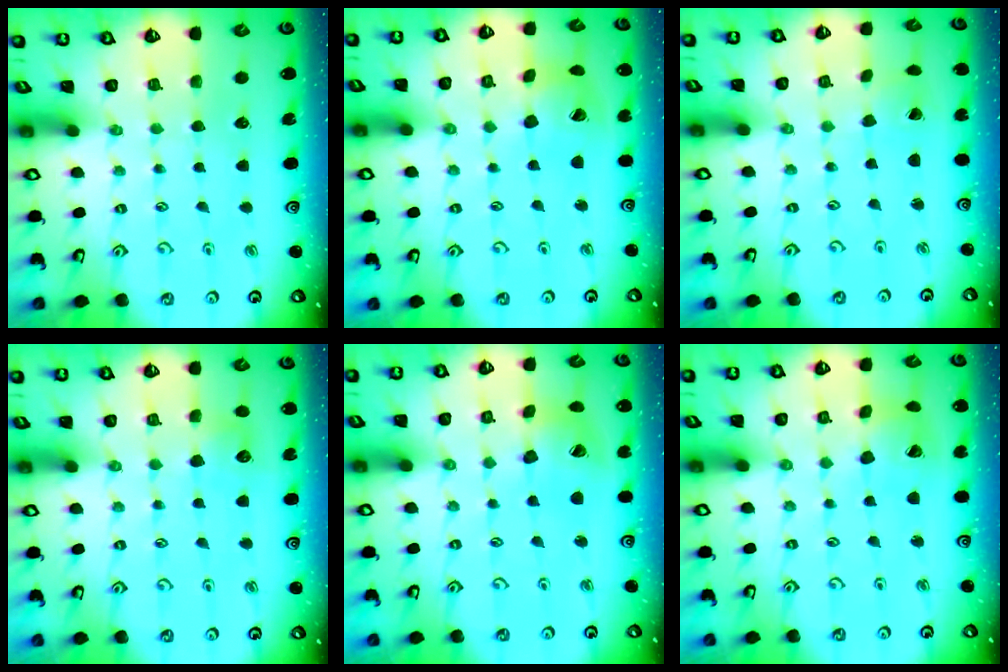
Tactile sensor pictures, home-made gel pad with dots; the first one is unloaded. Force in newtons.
{"total": 12.0, "press": 11.9, "slide": 1.6}
{"total": 1.3, "press": 1.2, "slide": 0.4}
{"total": 6.3, "press": 6.2, "slide": 0.9}
{"total": 13.3, "press": 13.2, "slide": 1.7}
{"total": 9.6, "press": 9.6, "slide": 1.2}